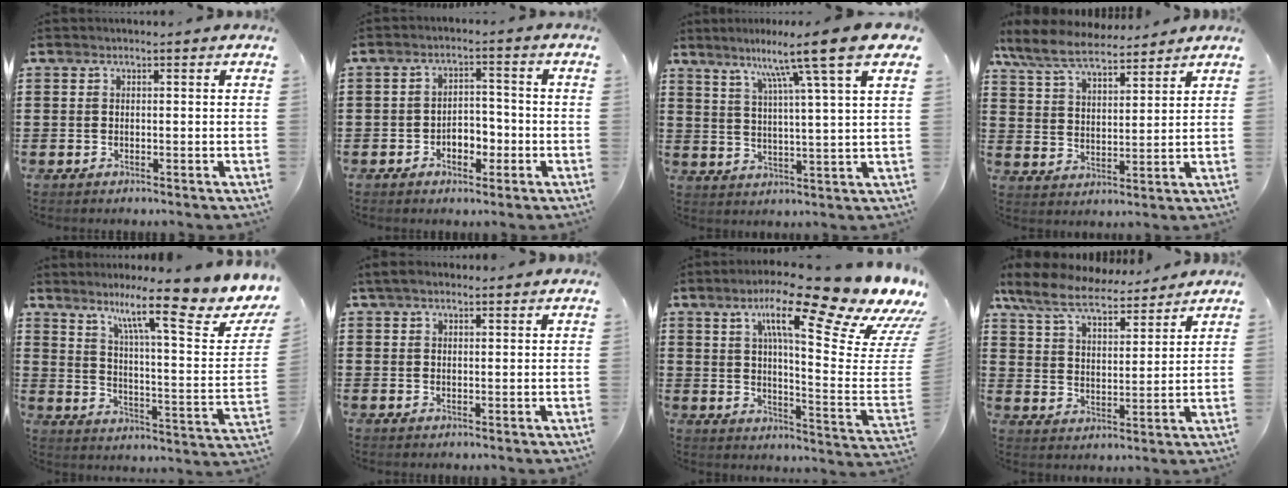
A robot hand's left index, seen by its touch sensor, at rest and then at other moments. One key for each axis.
{"total": 3.6, "fx": -1.9, "fy": 2.4, "fz": 2.0, "tx": -0.041, "ty": 0.007, "tz": -0.040}
{"total": 10.8, "fx": 7.3, "fy": -0.6, "fz": 7.9, "tx": -0.153, "ty": -0.034, "tz": 0.107}
{"total": 7.6, "fx": 6.9, "fy": 1.5, "fz": 2.9, "tx": -0.082, "ty": -0.022, "tz": 0.125}
{"total": 13.6, "fx": 9.6, "fy": 0.9, "fz": 9.6, "tx": -0.181, "ty": -0.052, "tz": 0.148}
{"total": 2.5, "fx": 1.8, "fy": 1.1, "fz": 1.4, "tx": -0.031, "ty": 0.007, "tz": 0.034}
{"total": 16.6, "fx": 10.8, "fy": 1.6, "fz": 12.6, "tx": -0.226, "ty": -0.070, "tz": 0.164}
{"total": 8.1, "fx": 7.2, "fy": 1.6, "fz": 3.2, "tx": -0.094, "ty": -0.031, "tz": 0.128}